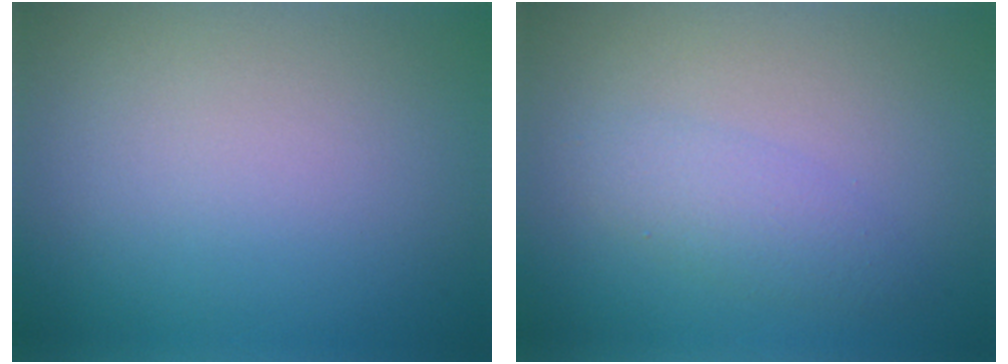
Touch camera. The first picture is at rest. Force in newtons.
{"total": 2.2, "press": 2.2, "slide": 0.1}